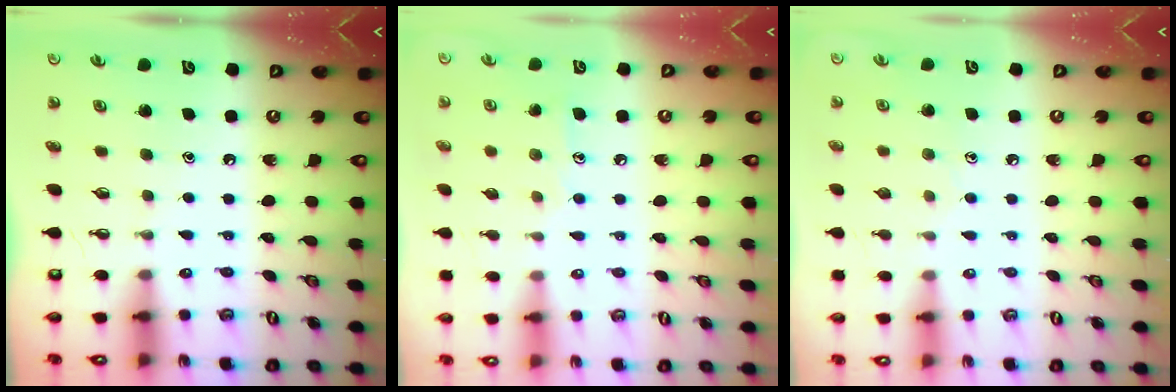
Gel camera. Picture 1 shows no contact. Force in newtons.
{"total": 7.0, "press": 7.0, "slide": 0.6}
{"total": 4.4, "press": 4.3, "slide": 0.5}